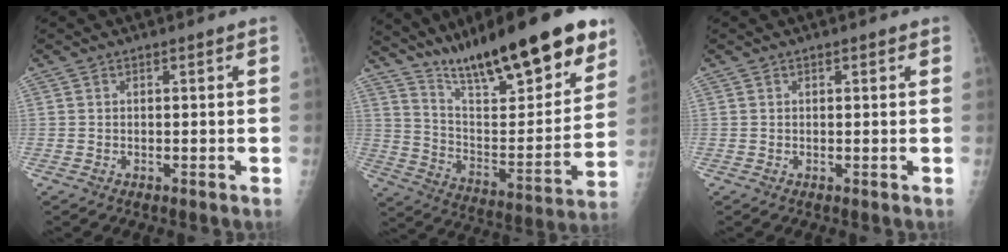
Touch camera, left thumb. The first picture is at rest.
{"total": 27.2, "force": [18.8, 6.8, 18.4], "torque": [-0.252, -0.064, 0.309]}
{"total": 0.9, "force": [0.5, 0.4, 0.6], "torque": [-0.006, 0.000, 0.004]}